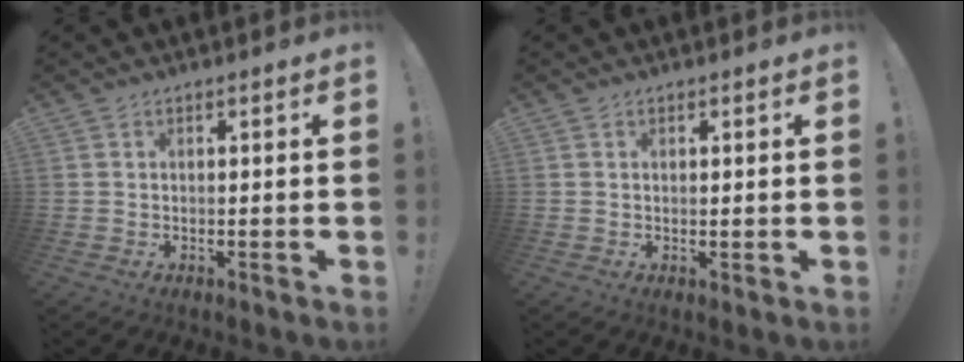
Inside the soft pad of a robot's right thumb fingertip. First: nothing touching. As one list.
[{"total": 0.8, "force": [0.5, 0.2, 0.5], "torque": [-0.008, 0.000, 0.009]}]